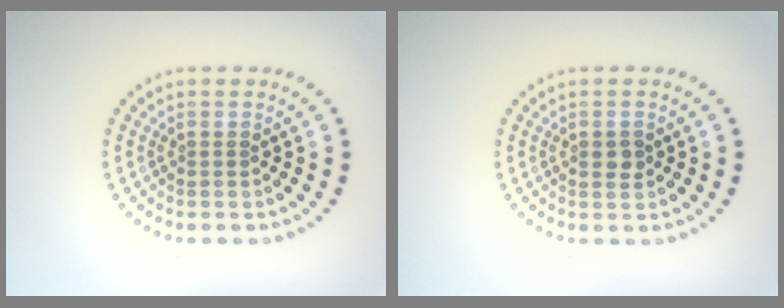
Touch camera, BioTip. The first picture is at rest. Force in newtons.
{"total": 1.4, "press": 1.4, "slide": 0.1}